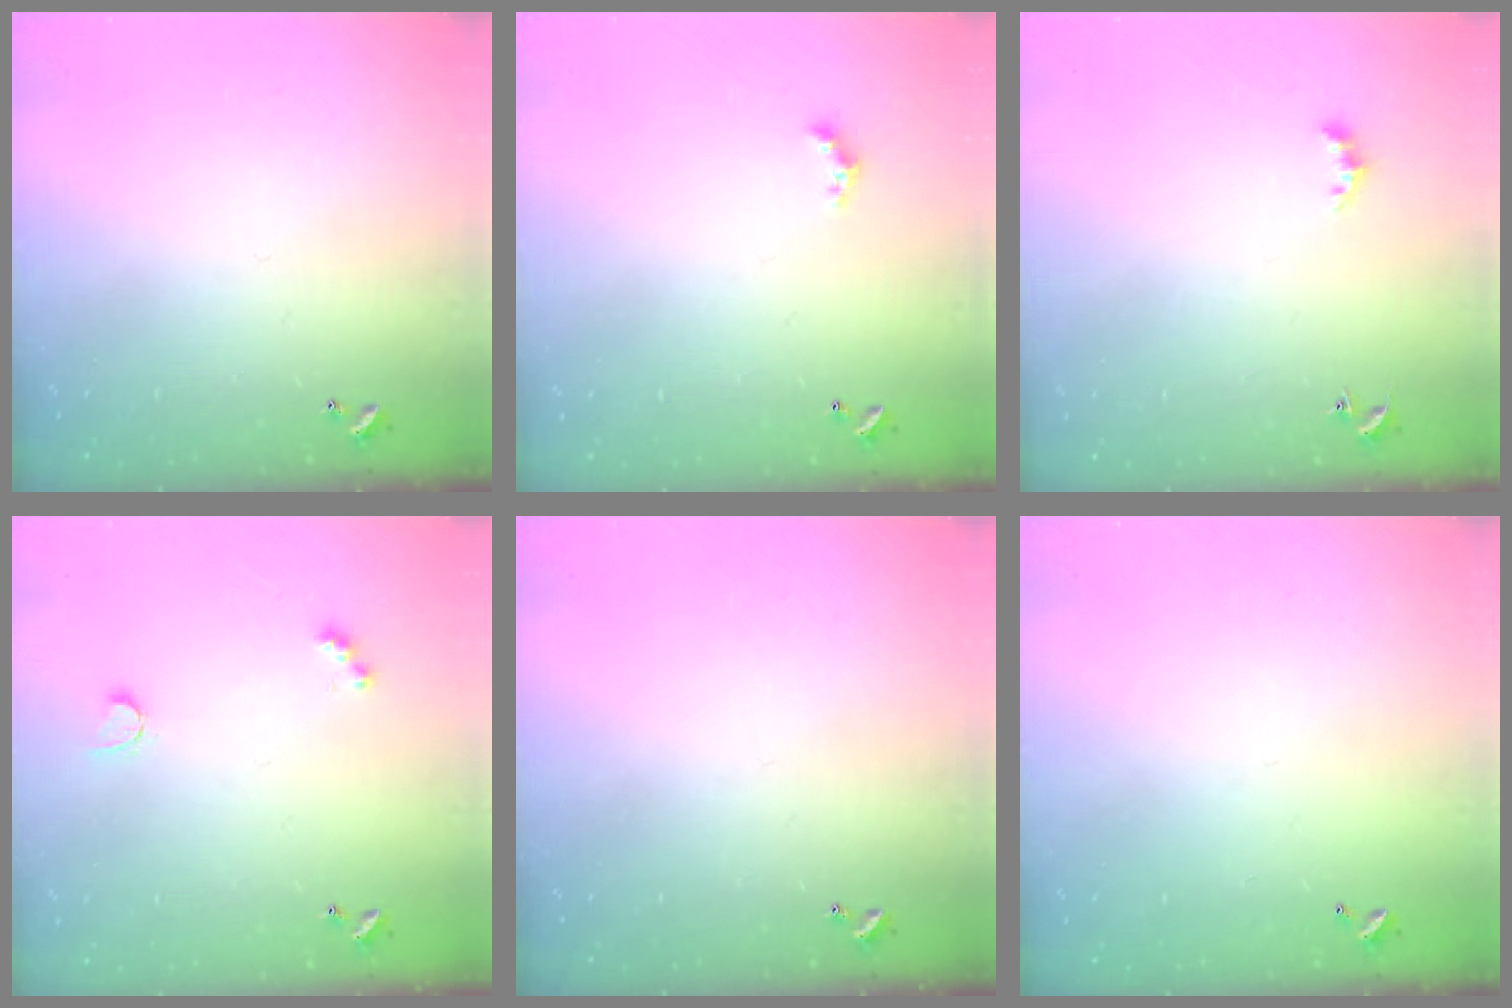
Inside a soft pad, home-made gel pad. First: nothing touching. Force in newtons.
{"total": 1.9, "press": 1.9, "slide": 0.6}
{"total": 2.2, "press": 2.2, "slide": 0.4}
{"total": 2.7, "press": 2.7, "slide": 0.5}
{"total": 0.0}
{"total": 3.0, "press": 3.0, "slide": 0.1}